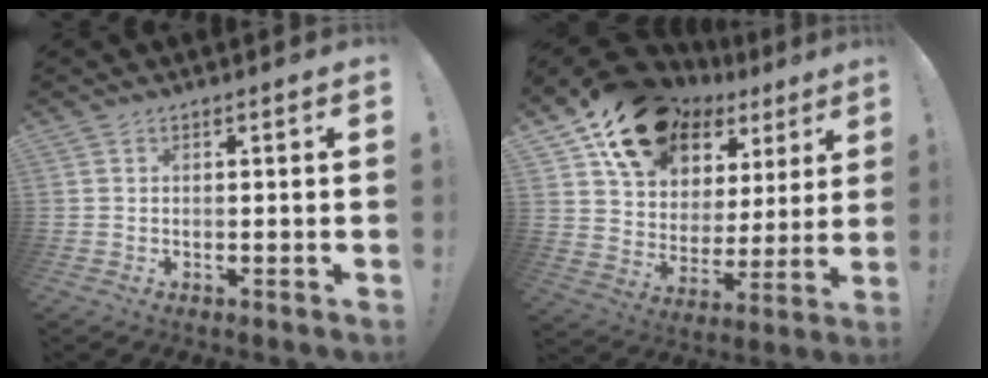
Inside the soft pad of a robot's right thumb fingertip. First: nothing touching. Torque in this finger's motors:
{"motor_torque": [0.09, 3.10, 1.23, 0.97, 0.15]}